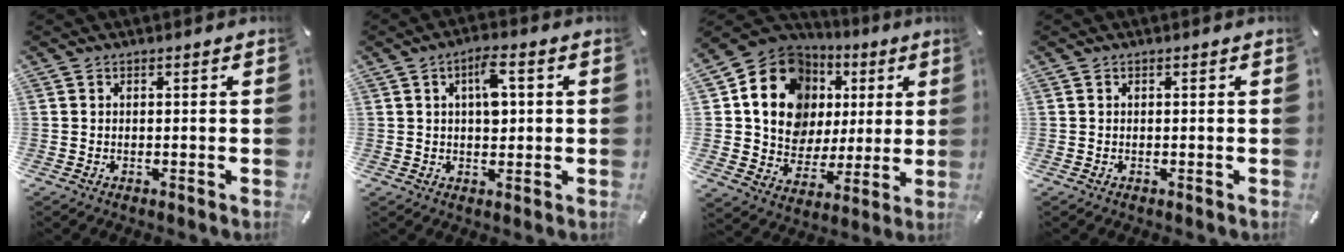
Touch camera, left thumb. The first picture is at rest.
{"total": 6.5, "force": [1.5, 3.4, 5.4], "torque": [-0.077, -0.001, 0.019]}
{"total": 16.5, "force": [5.6, 13.6, 7.3], "torque": [-0.142, -0.038, 0.108]}
{"total": 0.0}